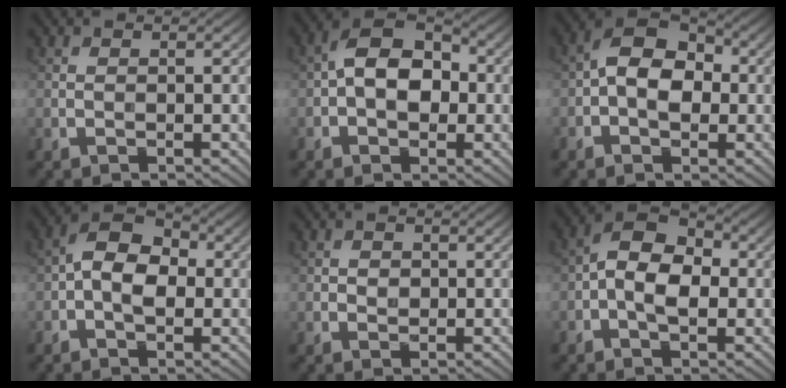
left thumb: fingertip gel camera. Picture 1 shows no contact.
{"total": 8.5, "force": [0.0, 5.6, 6.5], "torque": [-0.098, 0.014, -0.014]}
{"total": 8.2, "force": [0.1, 5.3, 6.2], "torque": [-0.097, 0.015, -0.014]}
{"total": 7.3, "force": [-0.3, 4.6, 5.7], "torque": [-0.098, 0.013, -0.019]}
{"total": 1.3, "force": [0.0, 1.1, 0.6], "torque": [-0.011, -0.003, -0.002]}
{"total": 8.2, "force": [-0.7, 4.9, 6.5], "torque": [-0.118, 0.012, -0.024]}